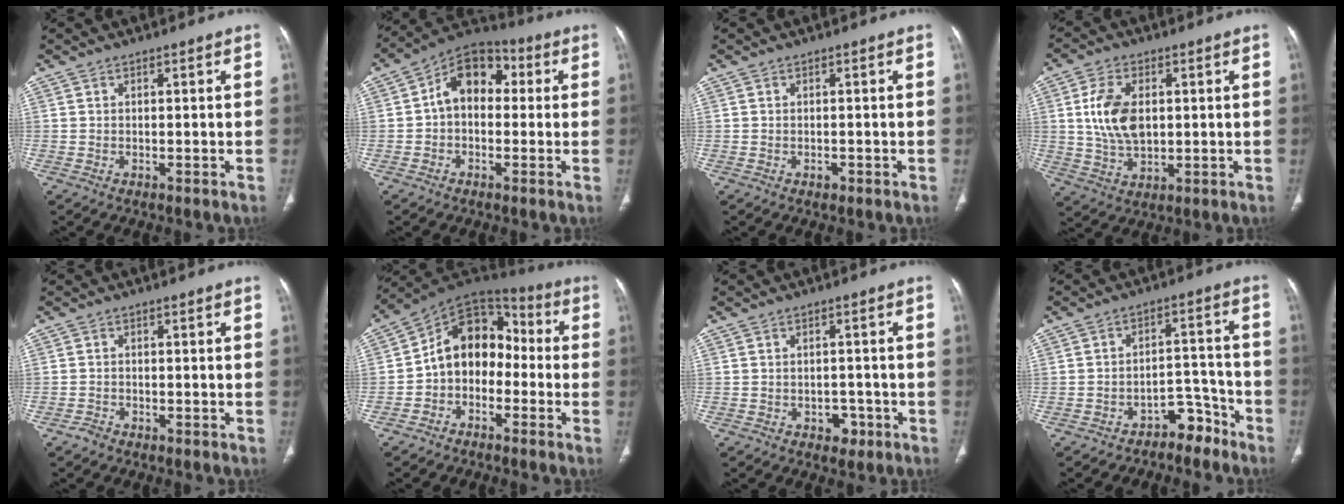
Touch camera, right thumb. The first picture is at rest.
{"total": 10.9, "force": [1.0, 7.7, 7.7], "torque": [-0.092, 0.034, 0.000]}
{"total": 0.7, "force": [-0.4, 0.5, 0.3], "torque": [-0.005, 0.000, -0.005]}
{"total": 10.3, "force": [1.5, 6.4, 8.0], "torque": [-0.148, -0.006, 0.037]}
{"total": 1.2, "force": [-1.0, 0.6, 0.1], "torque": [-0.007, 0.002, -0.022]}
{"total": 12.6, "force": [-2.2, 9.5, 7.9], "torque": [-0.090, 0.064, -0.054]}
{"total": 3.2, "force": [-1.5, 2.4, 1.5], "torque": [-0.002, 0.009, -0.016]}
{"total": 6.0, "force": [-4.8, 3.1, 1.6], "torque": [0.005, 0.075, -0.072]}